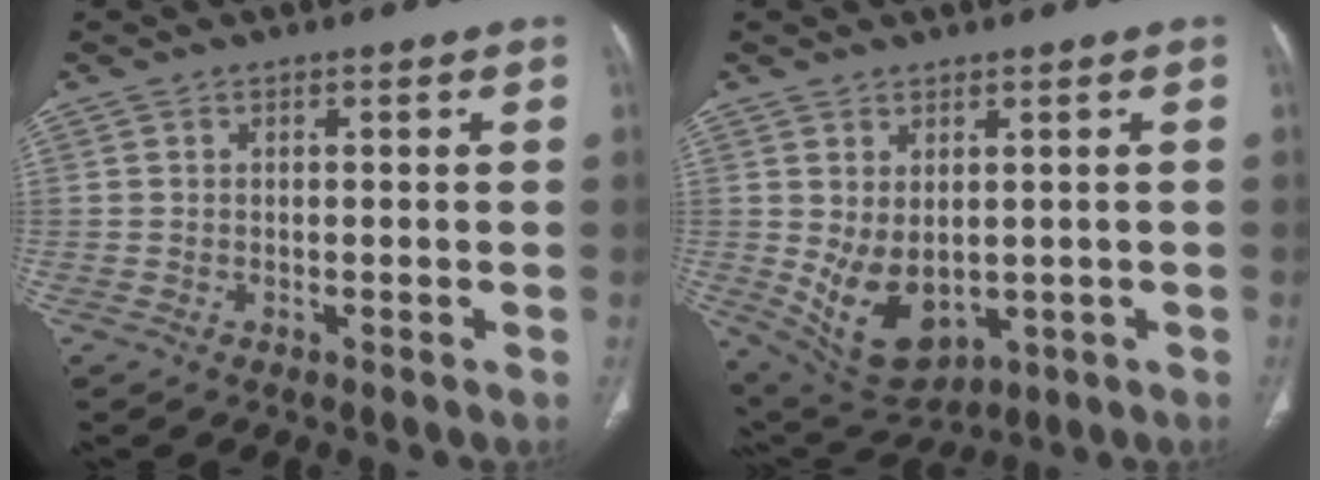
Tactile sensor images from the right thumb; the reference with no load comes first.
{"total": 10.5, "force": [-0.7, 6.6, 8.1], "torque": [-0.129, -0.009, 0.021]}